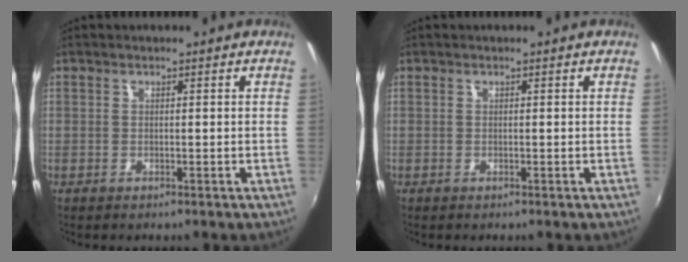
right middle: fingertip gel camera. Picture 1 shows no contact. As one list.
[{"total": 0.0}]